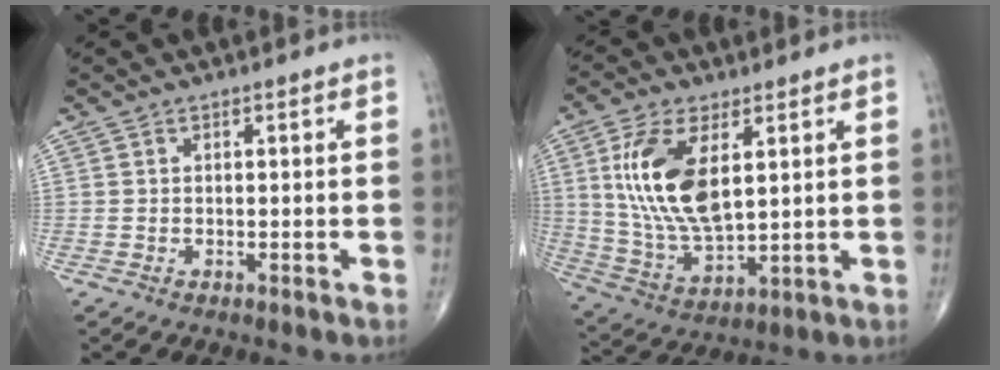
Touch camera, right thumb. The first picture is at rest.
{"total": 15.9, "force": [4.3, 7.6, 13.3], "torque": [-0.263, -0.019, 0.093]}